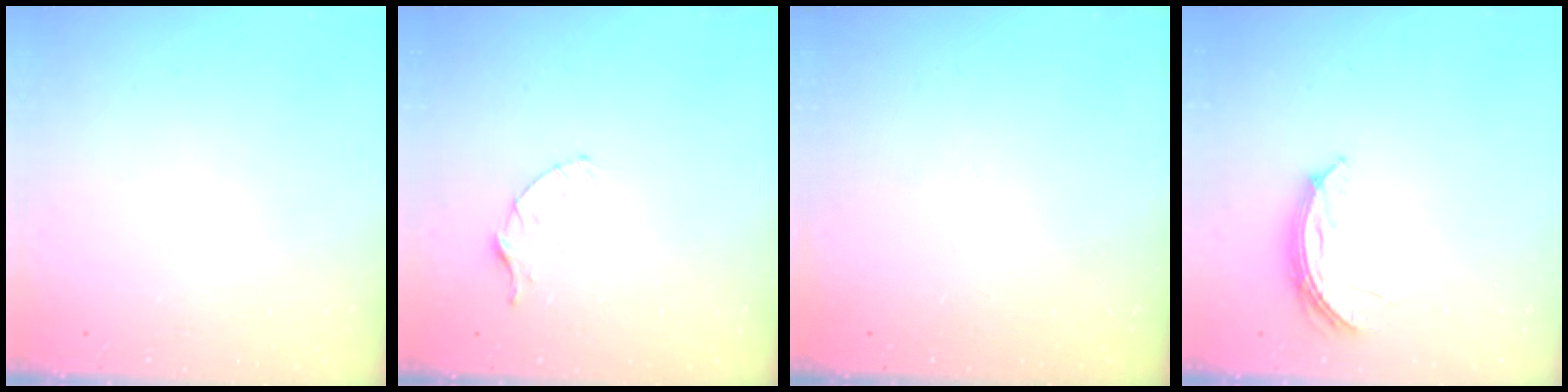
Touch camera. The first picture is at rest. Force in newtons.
{"total": 3.6, "press": 3.6, "slide": 0.4}
{"total": 0.0}
{"total": 5.9, "press": 5.9, "slide": 0.4}